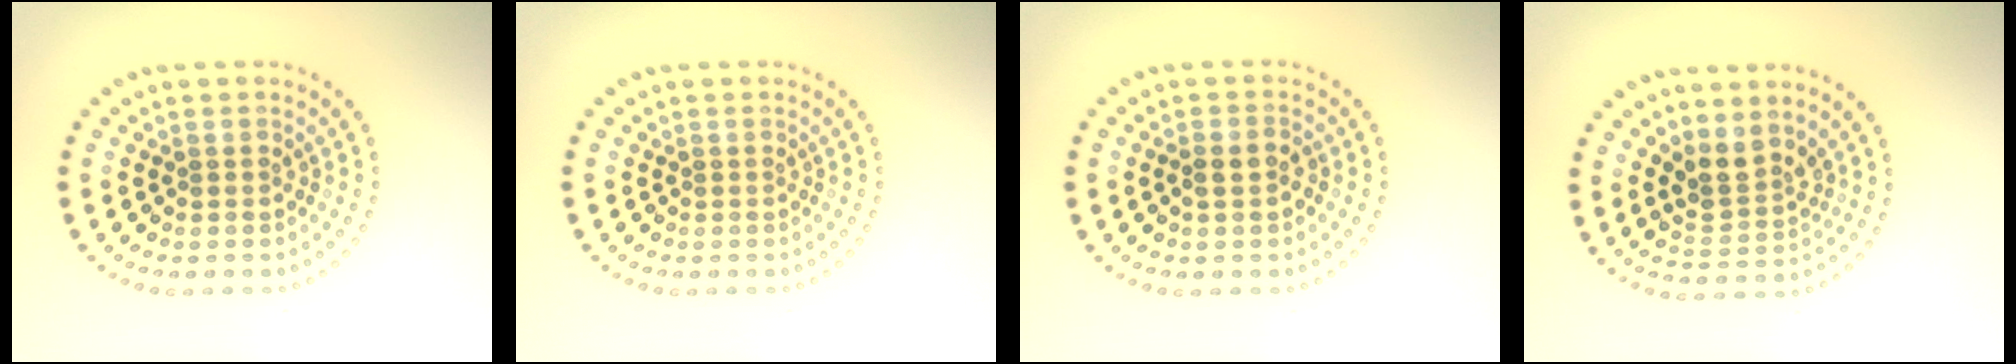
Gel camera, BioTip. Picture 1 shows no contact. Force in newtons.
{"total": 0.0}
{"total": 1.8, "press": 1.8, "slide": 0.5}
{"total": 2.8, "press": 2.1, "slide": 1.8}